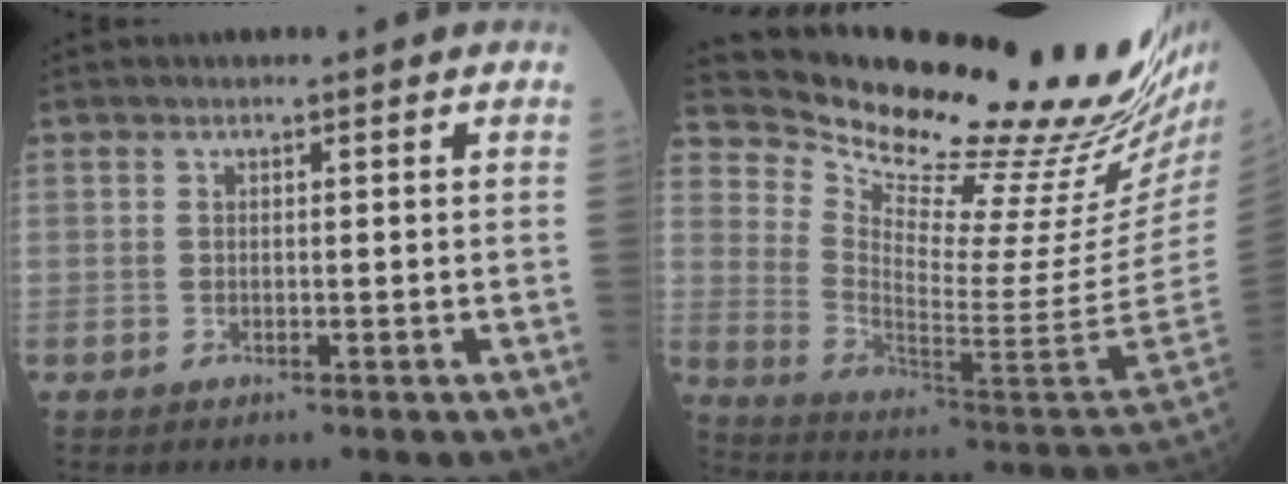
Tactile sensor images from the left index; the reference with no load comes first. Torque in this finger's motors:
{"motor_torque": [1.09, -1.05, 0.23, -0.01]}